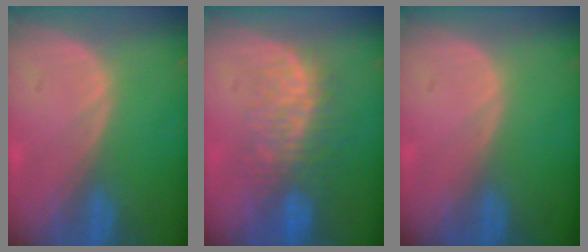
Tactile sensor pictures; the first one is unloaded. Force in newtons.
{"total": 8.5, "press": 7.7, "slide": 3.6}
{"total": 0.0}